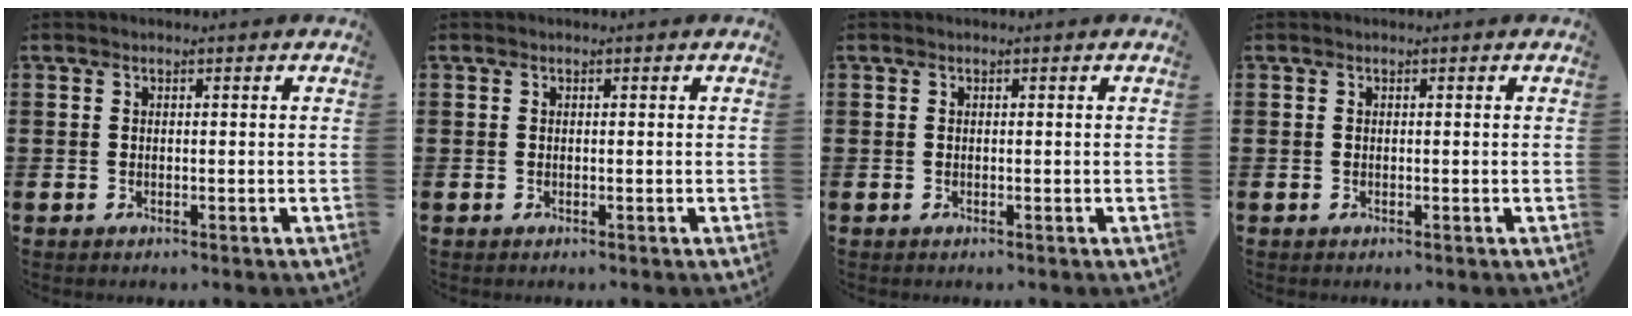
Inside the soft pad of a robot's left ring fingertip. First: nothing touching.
{"total": 0.0}
{"total": 0.0}
{"total": 0.0}